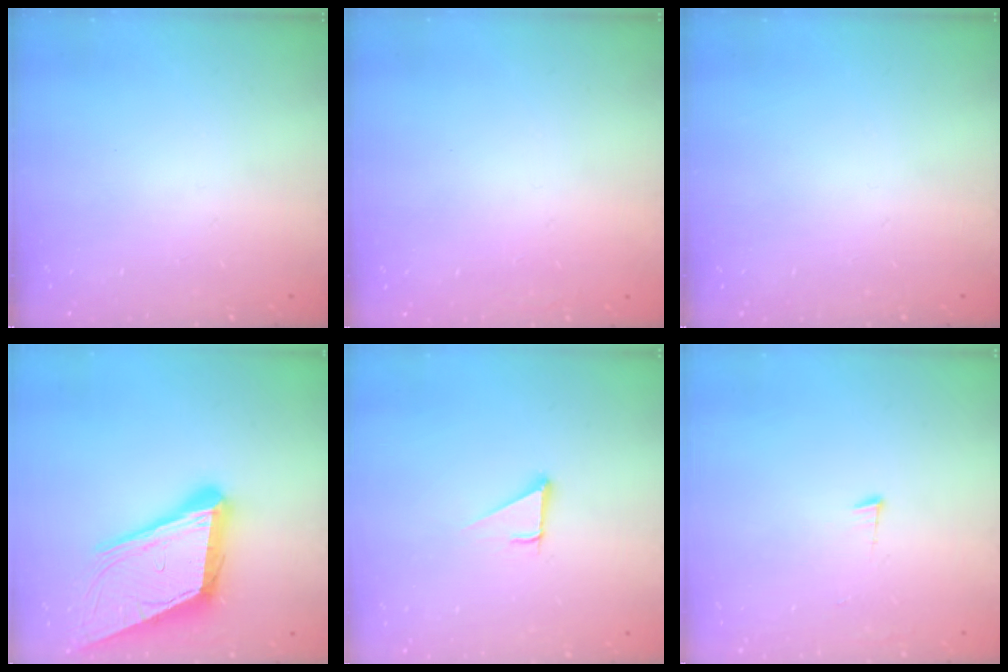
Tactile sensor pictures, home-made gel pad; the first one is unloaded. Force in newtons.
{"total": 1.6, "press": 1.6, "slide": 0.1}
{"total": 0.0}
{"total": 20.2, "press": 19.8, "slide": 3.9}
{"total": 2.8, "press": 2.8, "slide": 0.0}
{"total": 2.8, "press": 2.7, "slide": 0.5}